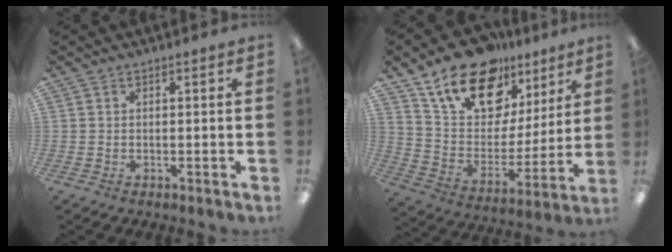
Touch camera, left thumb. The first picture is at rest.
{"total": 19.4, "force": [13.8, 10.7, 8.4], "torque": [-0.165, -0.078, 0.250]}